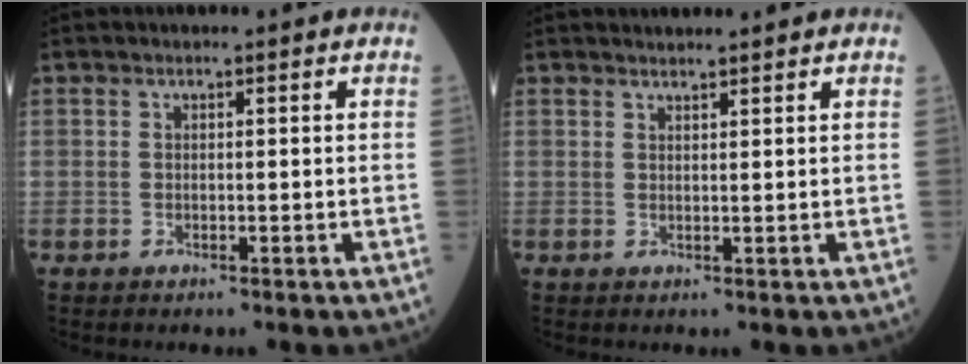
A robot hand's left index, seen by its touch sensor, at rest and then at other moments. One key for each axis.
{"total": 3.1, "fx": 3.0, "fy": 0.0, "fz": 0.8, "tx": -0.013, "ty": 0.019, "tz": 0.043}